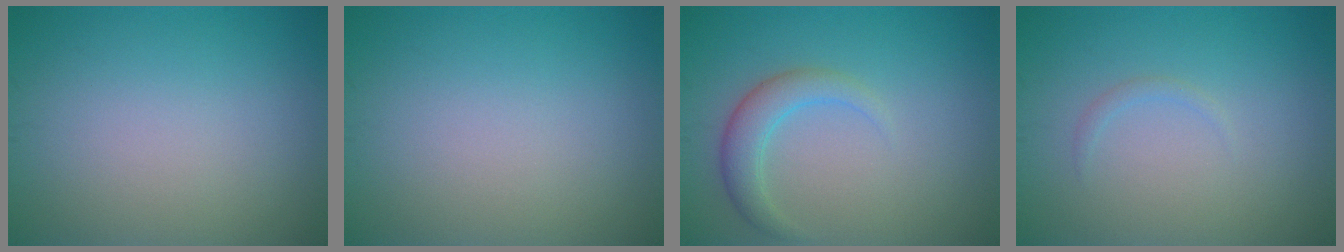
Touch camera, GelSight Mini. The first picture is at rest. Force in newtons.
{"total": 0.0}
{"total": 2.8, "press": 2.8, "slide": 0.2}
{"total": 0.7, "press": 0.7, "slide": 0.1}